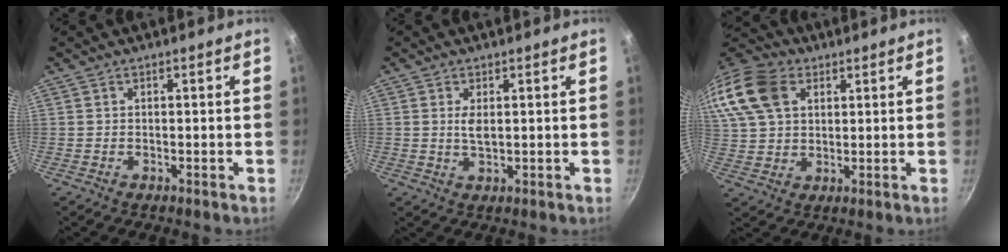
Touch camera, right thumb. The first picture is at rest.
{"total": 2.7, "force": [0.6, 1.3, 2.3], "torque": [-0.042, -0.004, 0.012]}
{"total": 19.7, "force": [7.6, 13.8, 11.8], "torque": [-0.269, 0.025, 0.140]}